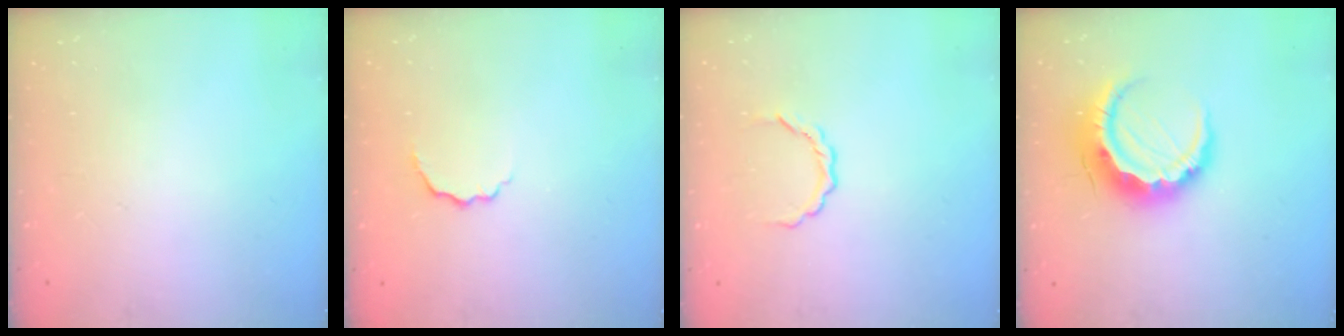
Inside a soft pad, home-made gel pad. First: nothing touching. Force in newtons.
{"total": 5.4, "press": 5.3, "slide": 1.0}
{"total": 4.1, "press": 4.0, "slide": 0.3}
{"total": 13.8, "press": 13.8, "slide": 0.5}